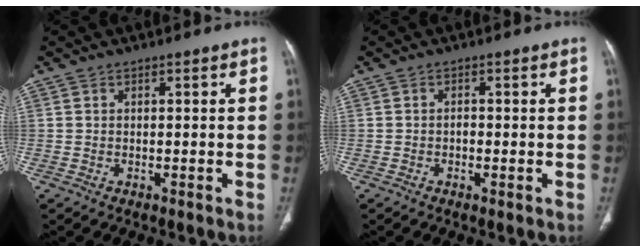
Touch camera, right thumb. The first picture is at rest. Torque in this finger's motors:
{"motor_torque": [0.08, -0.09, 0.38, -0.20, 0.05]}